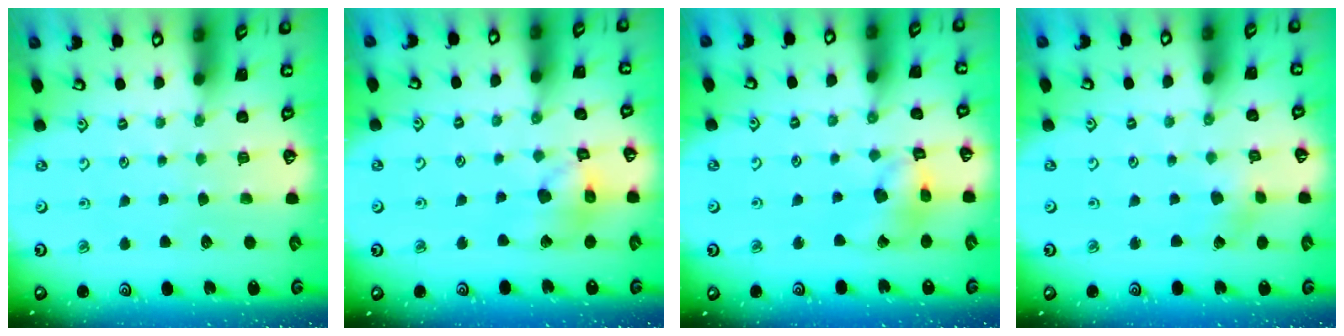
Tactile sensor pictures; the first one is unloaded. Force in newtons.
{"total": 13.1, "press": 13.0, "slide": 1.9}
{"total": 10.0, "press": 9.9, "slide": 1.0}
{"total": 2.3, "press": 2.3, "slide": 0.3}